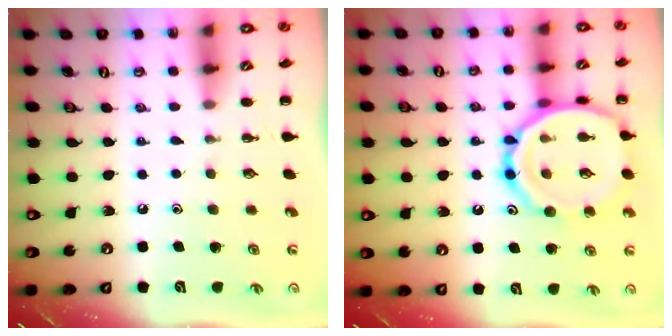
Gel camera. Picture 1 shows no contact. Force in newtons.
{"total": 19.3, "press": 19.3, "slide": 1.6}